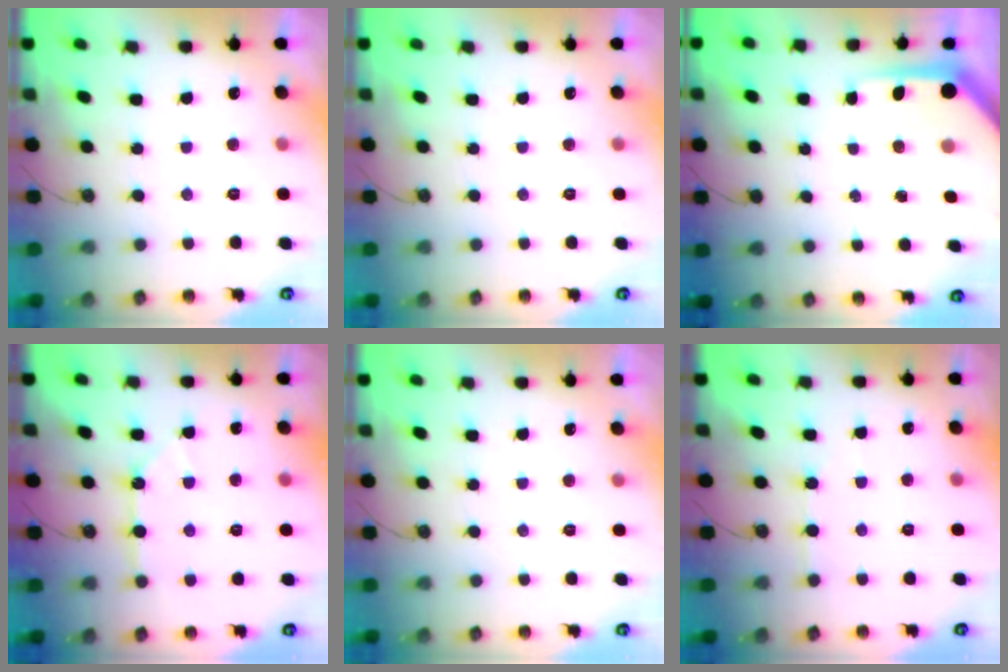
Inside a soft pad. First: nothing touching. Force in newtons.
{"total": 0.0}
{"total": 7.4, "press": 7.4, "slide": 0.7}
{"total": 10.2, "press": 10.1, "slide": 1.1}
{"total": 0.0}
{"total": 2.7, "press": 2.7, "slide": 0.4}